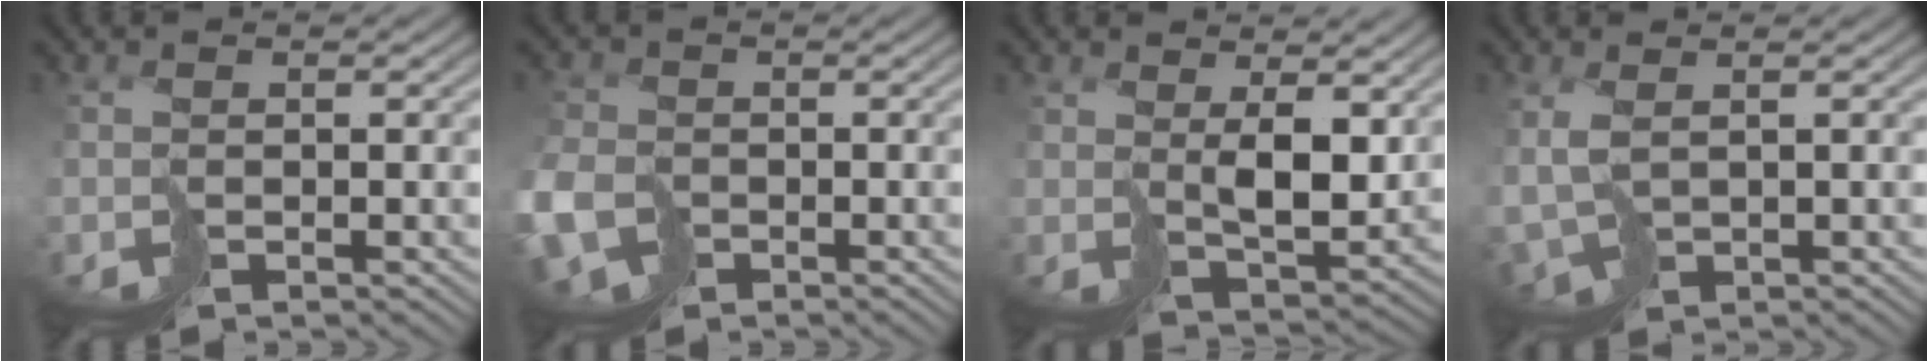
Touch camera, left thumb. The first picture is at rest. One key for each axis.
{"total": 7.4, "fx": -3.0, "fy": 5.0, "fz": 4.6, "tx": -0.133, "ty": -0.026, "tz": -0.057}
{"total": 5.5, "fx": 3.3, "fy": 2.2, "fz": 3.9, "tx": -0.089, "ty": -0.012, "tz": 0.071}
{"total": 3.4, "fx": 0.3, "fy": 1.7, "fz": 3.0, "tx": -0.081, "ty": -0.005, "tz": 0.006}